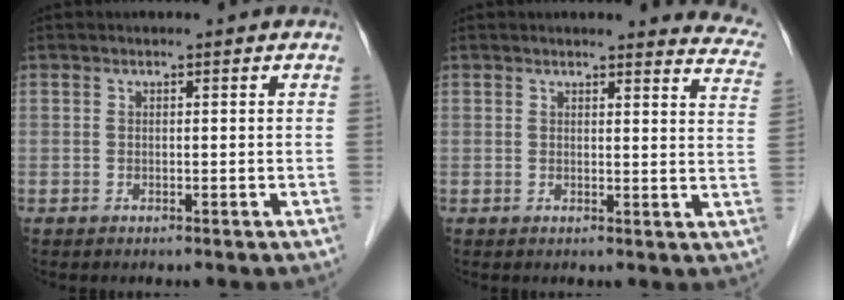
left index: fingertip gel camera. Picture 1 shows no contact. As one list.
[{"total": 10.5, "force": [10.2, 1.6, 2.1], "torque": [0.012, -0.054, 0.072]}]